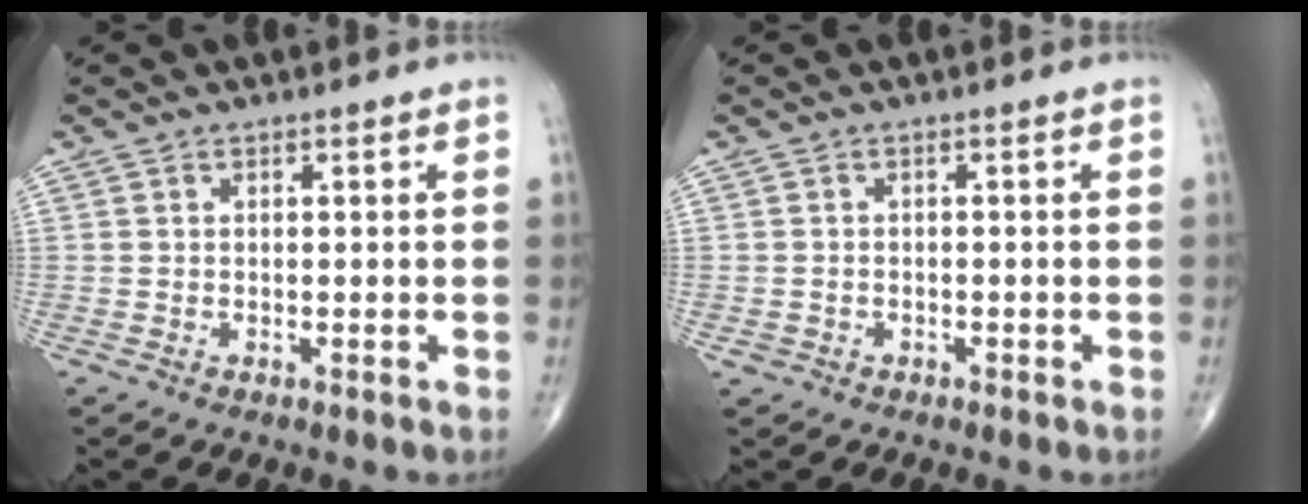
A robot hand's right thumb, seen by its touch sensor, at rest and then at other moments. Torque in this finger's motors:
{"motor_torque": [0.14, 0.08, -0.12, -0.27, 0.00]}